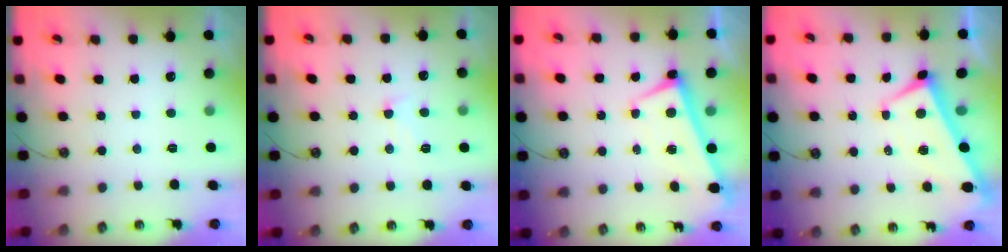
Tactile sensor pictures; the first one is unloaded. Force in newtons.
{"total": 2.6, "press": 2.5, "slide": 0.6}
{"total": 1.3, "press": 1.2, "slide": 0.3}
{"total": 2.6, "press": 2.5, "slide": 0.6}